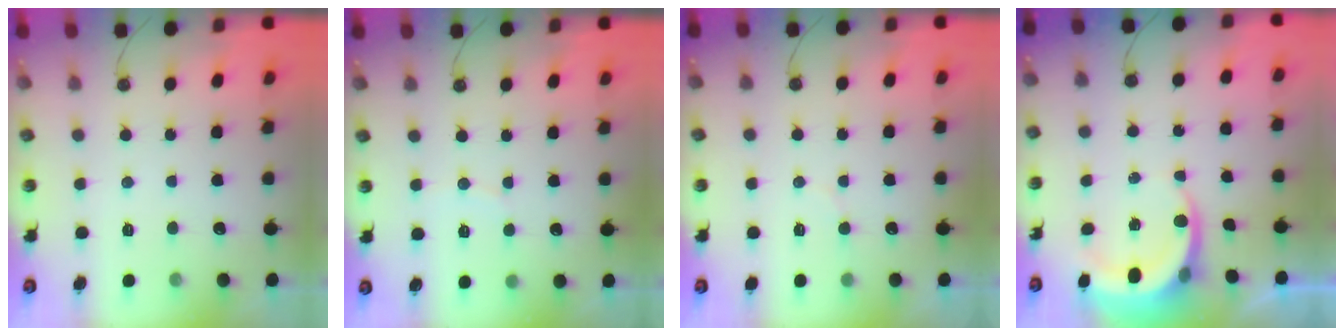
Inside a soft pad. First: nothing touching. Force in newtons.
{"total": 4.4, "press": 4.3, "slide": 0.5}
{"total": 4.4, "press": 4.2, "slide": 1.2}
{"total": 6.1, "press": 6.0, "slide": 0.8}